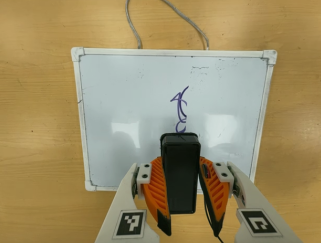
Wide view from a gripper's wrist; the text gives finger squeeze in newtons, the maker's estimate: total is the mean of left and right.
{"total": 5.5, "left": 4.6, "right": 6.5}